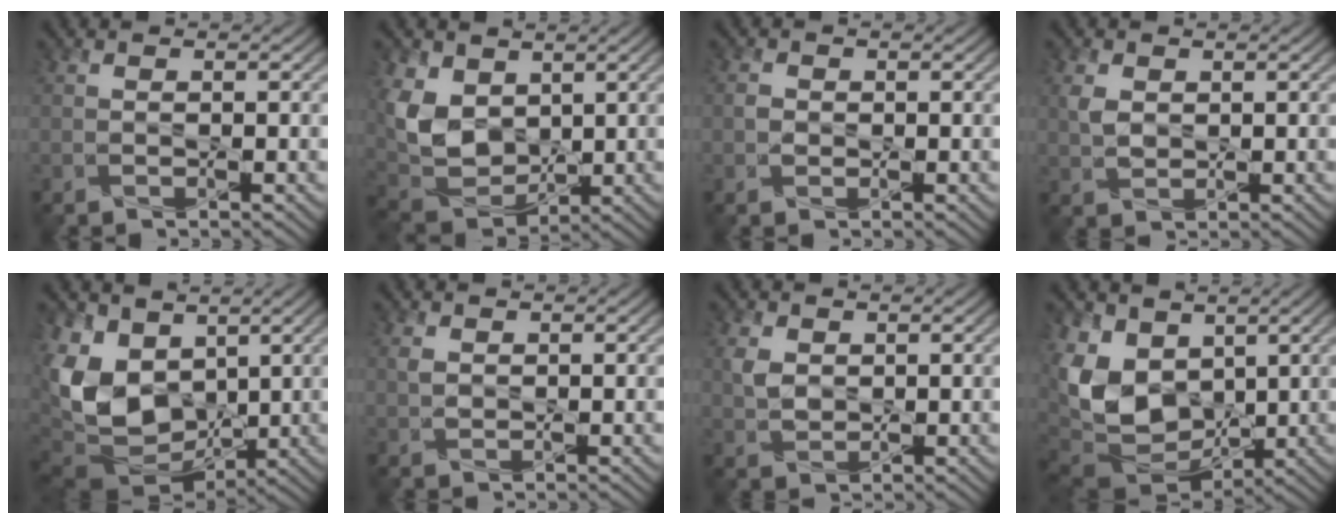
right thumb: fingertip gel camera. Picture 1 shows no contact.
{"total": 8.6, "force": [2.5, 6.4, 5.3], "torque": [-0.142, -0.010, 0.050]}
{"total": 1.2, "force": [-0.1, 1.1, 0.4], "torque": [-0.010, -0.001, -0.005]}
{"total": 2.6, "force": [0.7, 1.9, 1.6], "torque": [-0.044, 0.000, 0.016]}
{"total": 14.6, "force": [2.6, 10.2, 10.2], "torque": [-0.283, -0.012, 0.055]}
{"total": 1.5, "force": [0.5, 1.1, 0.8], "torque": [-0.024, 0.000, 0.013]}
{"total": 3.0, "force": [0.9, 2.3, 1.7], "torque": [-0.047, -0.001, 0.019]}
{"total": 12.8, "force": [2.8, 9.1, 8.7], "torque": [-0.247, 0.001, 0.049]}